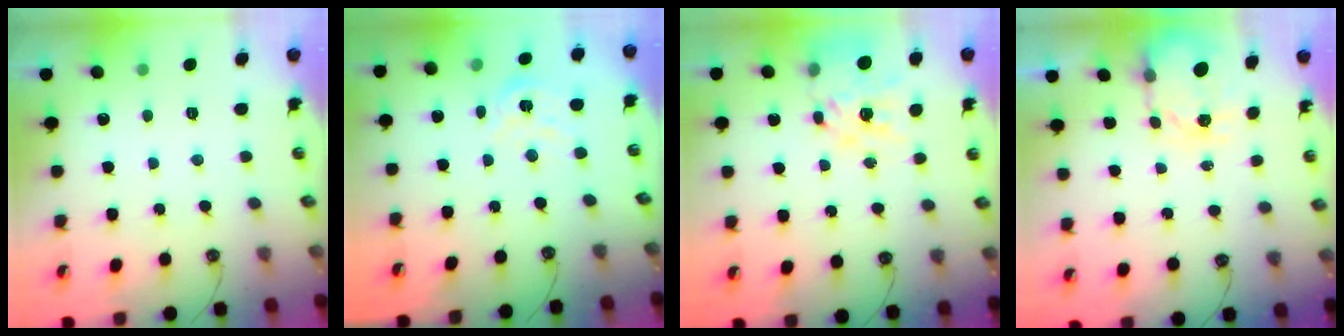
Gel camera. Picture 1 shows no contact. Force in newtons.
{"total": 8.7, "press": 8.7, "slide": 0.8}
{"total": 15.9, "press": 15.8, "slide": 1.6}
{"total": 3.9, "press": 3.9, "slide": 0.4}